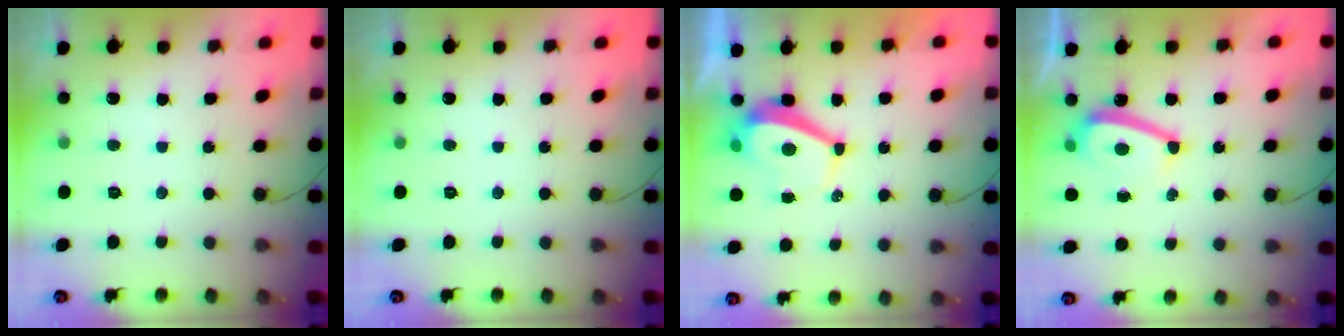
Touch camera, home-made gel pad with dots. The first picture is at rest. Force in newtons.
{"total": 0.0}
{"total": 4.3, "press": 4.3, "slide": 0.1}
{"total": 8.0, "press": 7.7, "slide": 2.2}